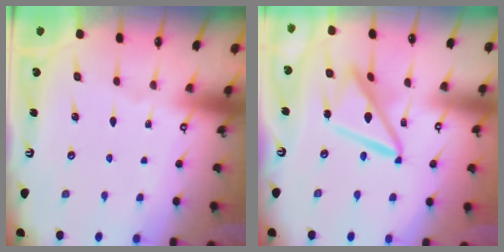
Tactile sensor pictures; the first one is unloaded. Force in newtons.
{"total": 13.5, "press": 13.4, "slide": 1.4}